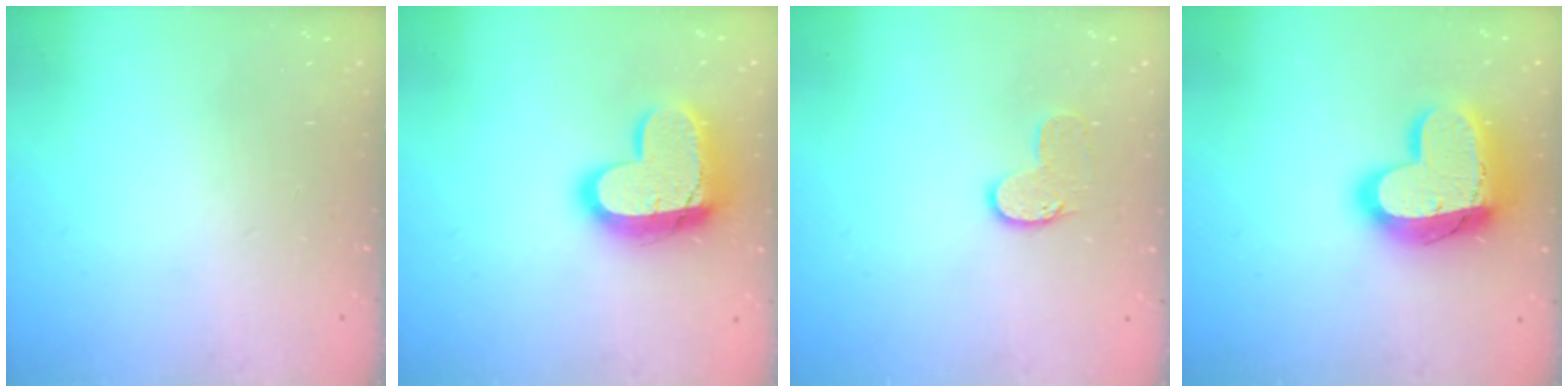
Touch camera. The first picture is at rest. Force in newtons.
{"total": 17.0, "press": 16.9, "slide": 1.1}
{"total": 6.8, "press": 6.8, "slide": 0.3}
{"total": 19.7, "press": 19.7, "slide": 1.4}